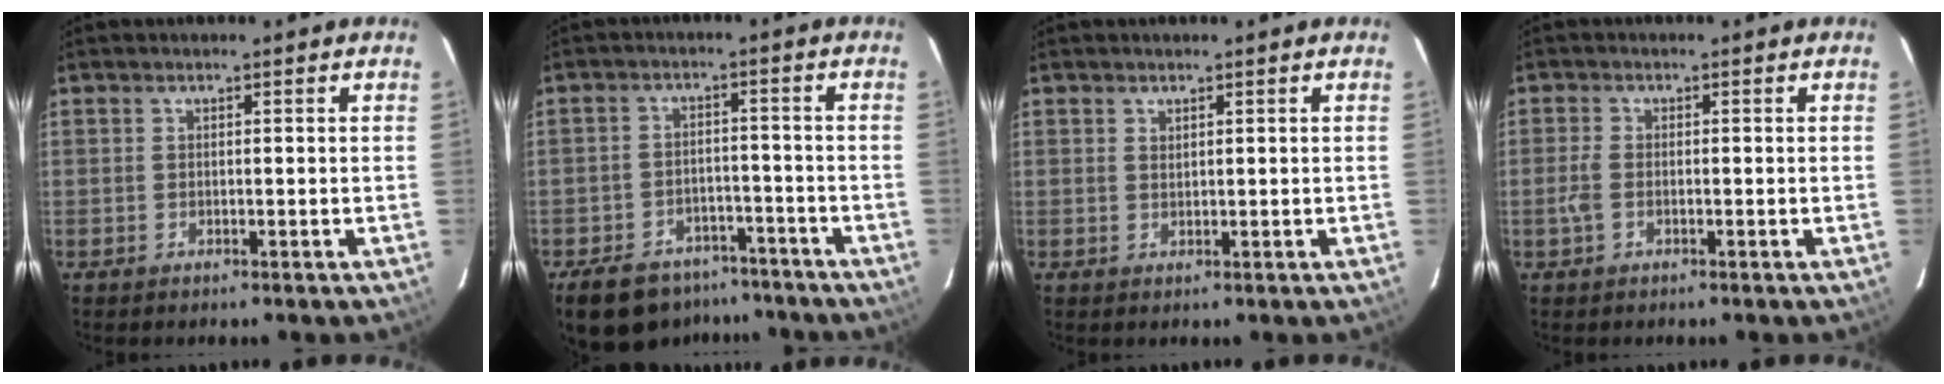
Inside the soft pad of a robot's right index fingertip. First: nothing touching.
{"total": 16.6, "force": [-12.3, 9.0, 6.6], "torque": [-0.165, 0.010, -0.168]}
{"total": 0.7, "force": [0.6, 0.3, 0.2], "torque": [-0.003, 0.001, 0.012]}
{"total": 2.4, "force": [-0.8, 1.3, 1.9], "torque": [-0.047, 0.001, -0.016]}